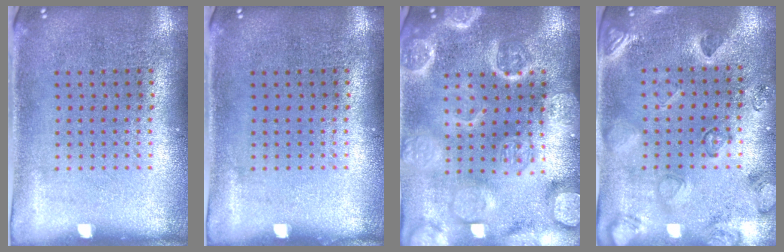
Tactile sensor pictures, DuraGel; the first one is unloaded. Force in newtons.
{"total": 0.0}
{"total": 4.7, "press": 4.6, "slide": 0.5}
{"total": 2.3, "press": 2.0, "slide": 1.1}